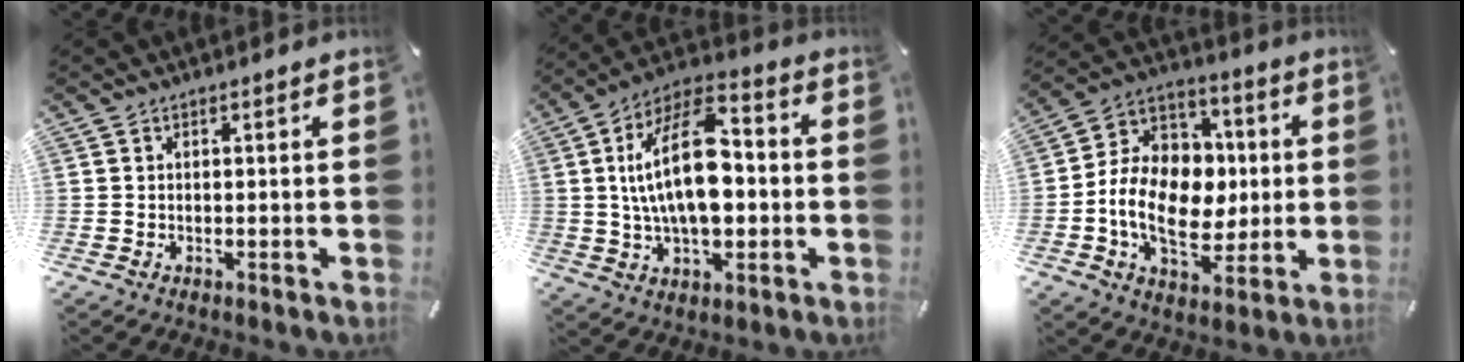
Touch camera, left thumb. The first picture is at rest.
{"total": 19.6, "force": [0.7, 10.7, 16.4], "torque": [-0.321, 0.007, 0.009]}
{"total": 16.5, "force": [-1.9, 12.7, 10.4], "torque": [-0.216, 0.000, -0.030]}